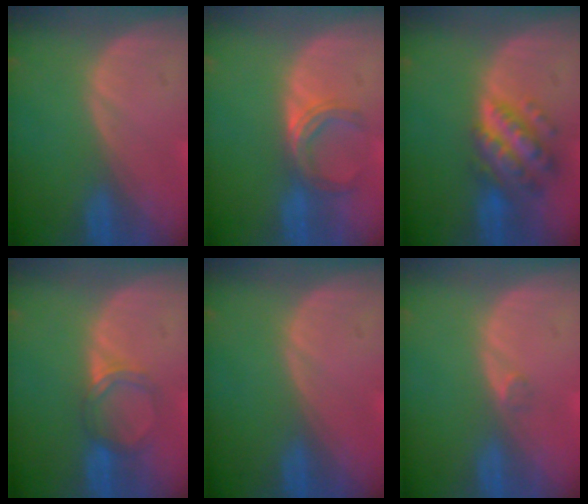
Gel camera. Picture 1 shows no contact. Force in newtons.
{"total": 5.0, "press": 4.4, "slide": 2.3}
{"total": 7.4, "press": 7.4, "slide": 0.5}
{"total": 3.7, "press": 3.4, "slide": 1.6}
{"total": 0.0}
{"total": 0.9, "press": 0.8, "slide": 0.5}